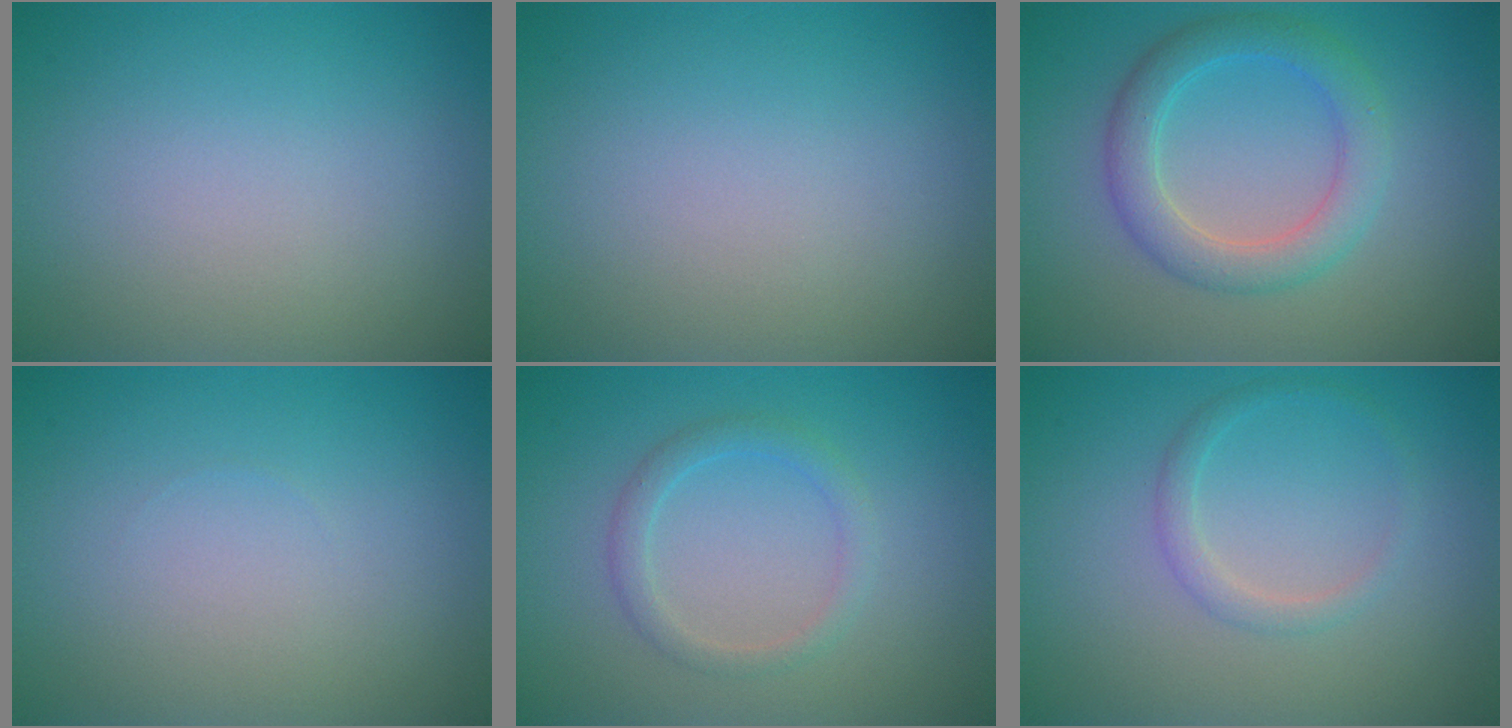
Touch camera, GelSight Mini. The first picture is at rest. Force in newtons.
{"total": 0.0}
{"total": 4.0, "press": 4.0, "slide": 0.1}
{"total": 0.0}
{"total": 1.9, "press": 1.9, "slide": 0.2}
{"total": 1.6, "press": 1.6, "slide": 0.1}